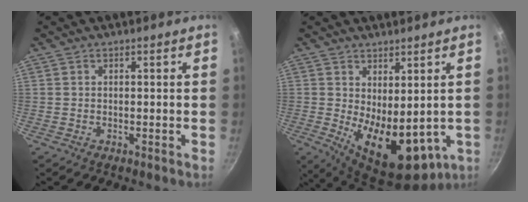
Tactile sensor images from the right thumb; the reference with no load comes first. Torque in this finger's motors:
{"motor_torque": [-0.17, 1.17, 1.74, 0.10, 0.39]}